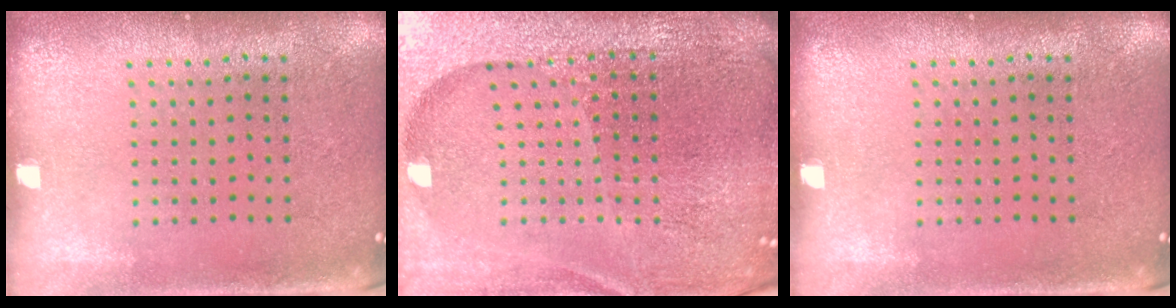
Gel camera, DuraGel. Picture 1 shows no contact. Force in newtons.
{"total": 6.4, "press": 5.6, "slide": 3.1}
{"total": 0.0}